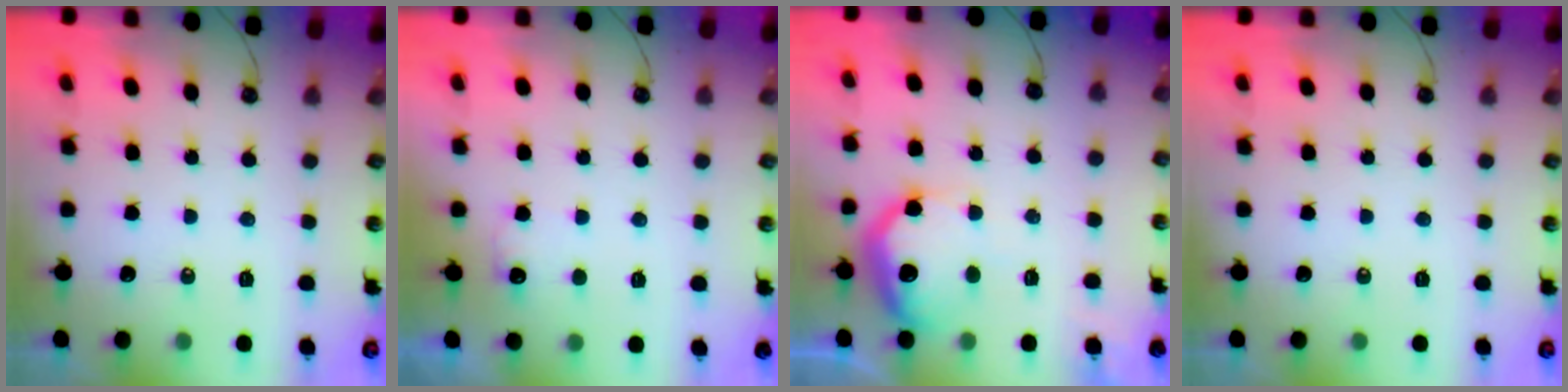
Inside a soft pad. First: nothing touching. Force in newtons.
{"total": 6.1, "press": 6.0, "slide": 1.0}
{"total": 14.9, "press": 14.9, "slide": 1.0}
{"total": 0.0}